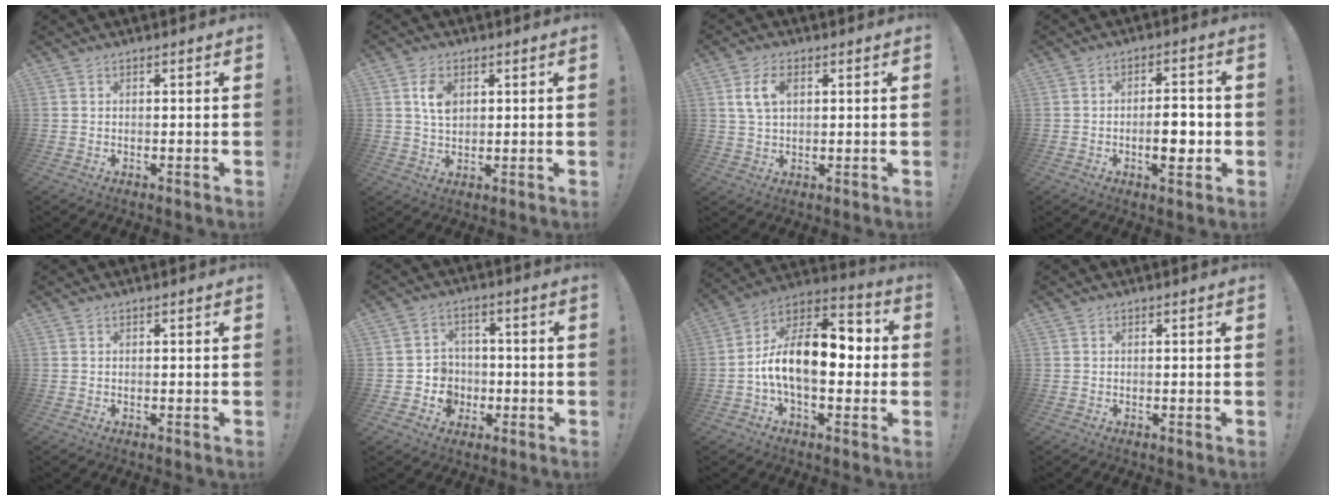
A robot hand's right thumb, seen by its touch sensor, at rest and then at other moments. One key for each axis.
{"total": 6.1, "fx": 2.0, "fy": 3.9, "fz": 4.3, "tx": -0.070, "ty": 0.001, "tz": 0.036}
{"total": 7.1, "fx": 2.1, "fy": 4.2, "fz": 5.3, "tx": -0.098, "ty": 0.003, "tz": 0.039}
{"total": 7.9, "fx": -1.6, "fy": 3.3, "fz": 7.0, "tx": -0.096, "ty": 0.004, "tz": -0.031}
{"total": 0.0}
{"total": 7.2, "fx": -1.2, "fy": 6.9, "fz": 1.5, "tx": -0.032, "ty": 0.008, "tz": -0.014}
{"total": 18.0, "fx": -0.9, "fy": 9.7, "fz": 15.2, "tx": -0.256, "ty": 0.009, "tz": -0.015}
{"total": 0.0}